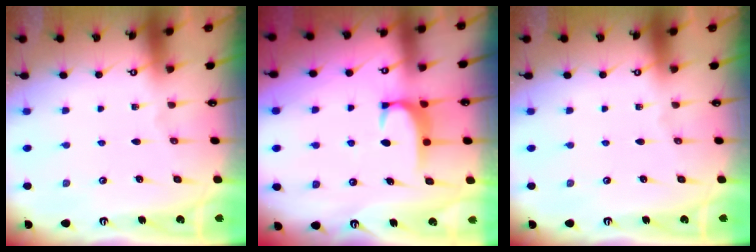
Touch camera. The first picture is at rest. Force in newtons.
{"total": 1.8, "press": 1.7, "slide": 0.5}
{"total": 0.0}